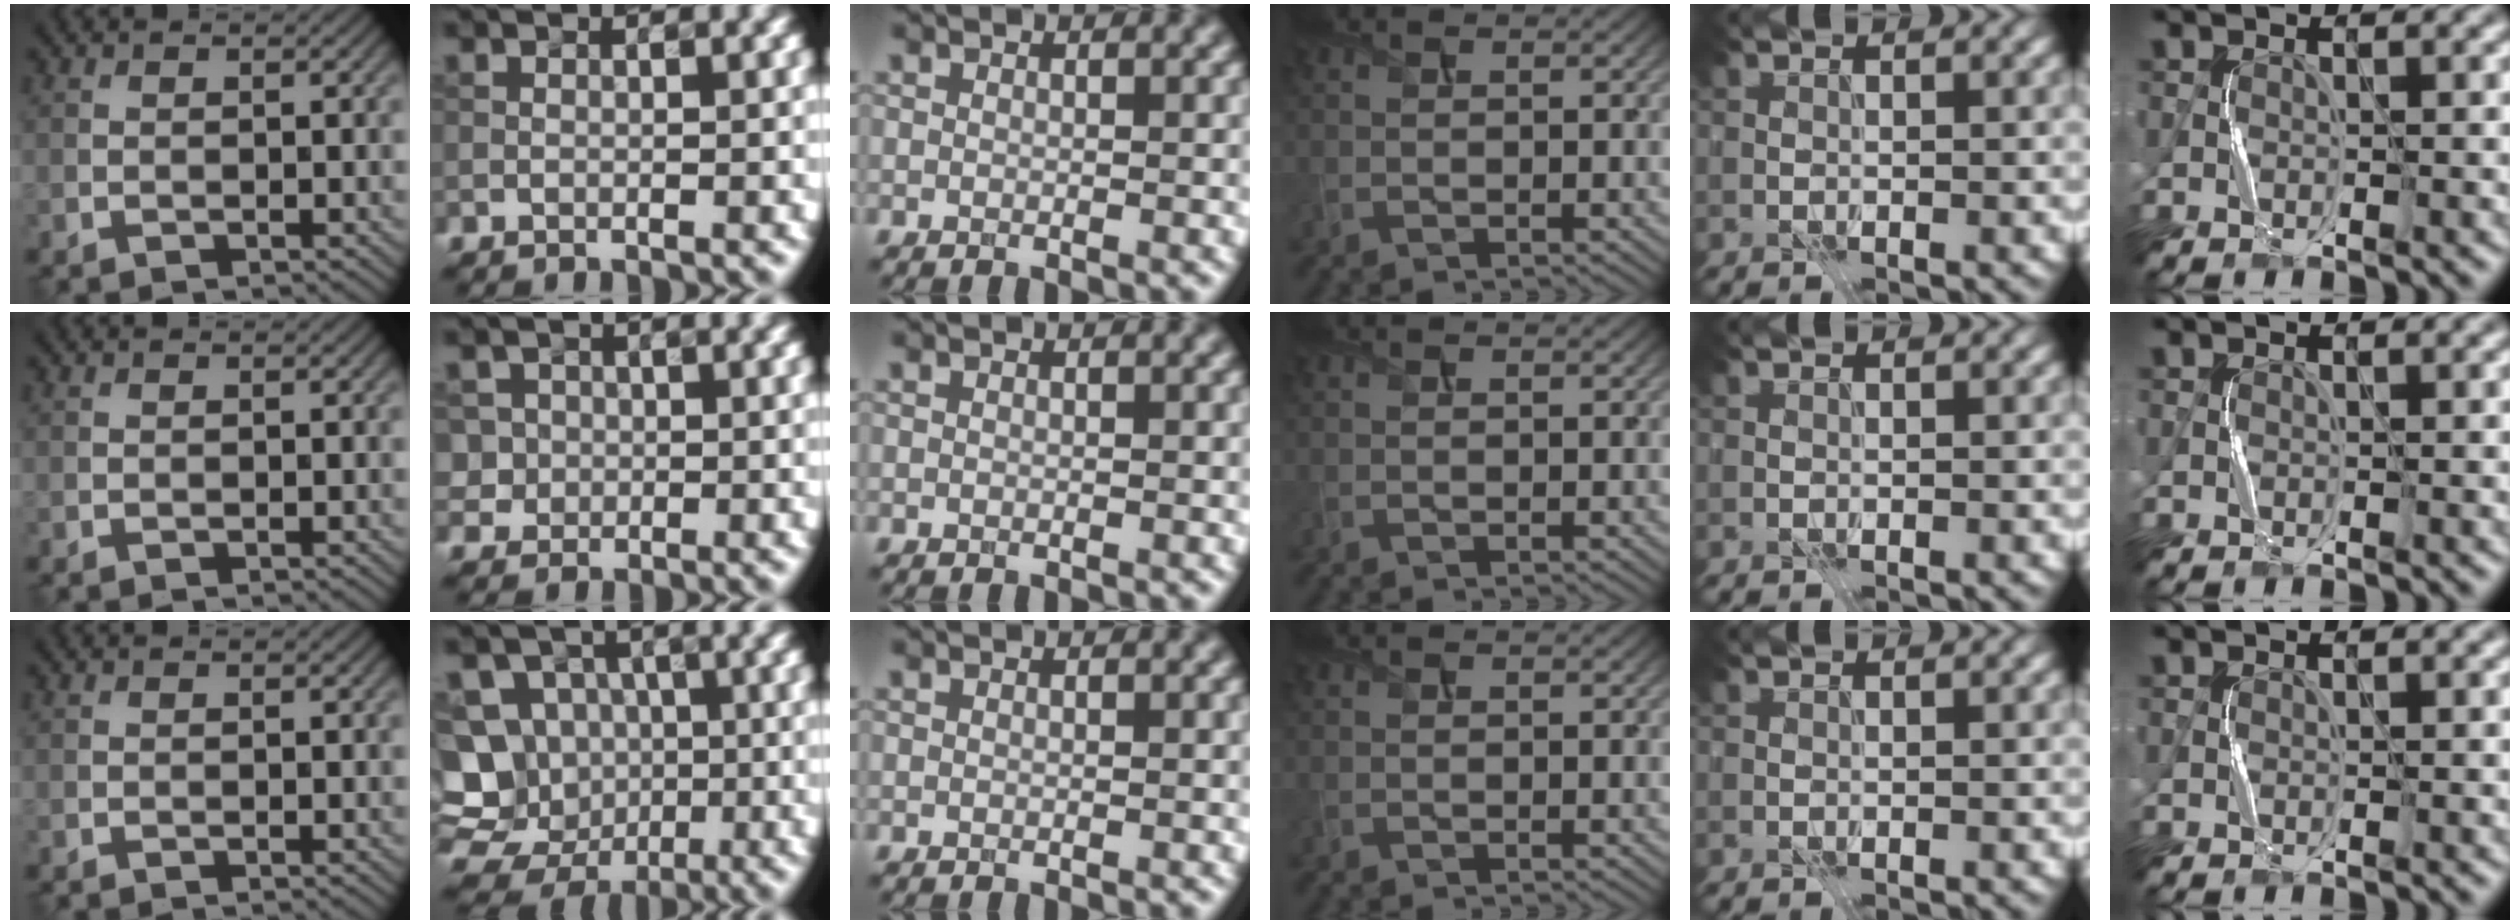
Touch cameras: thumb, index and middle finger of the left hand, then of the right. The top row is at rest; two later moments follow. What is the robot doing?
{"motion": "press", "object": "toy piano key"}